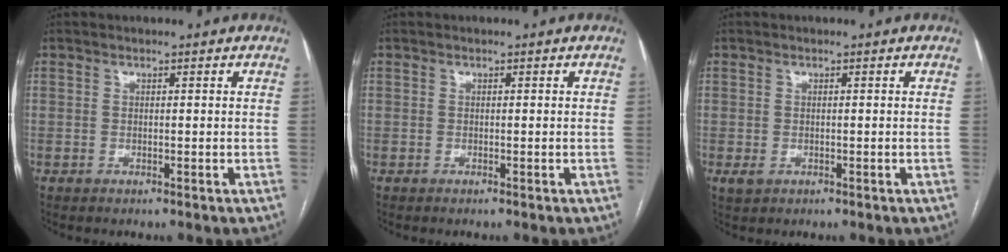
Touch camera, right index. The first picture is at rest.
{"total": 0.0}
{"total": 1.4, "force": [-0.4, 1.1, 0.8], "torque": [-0.015, 0.000, 0.000]}